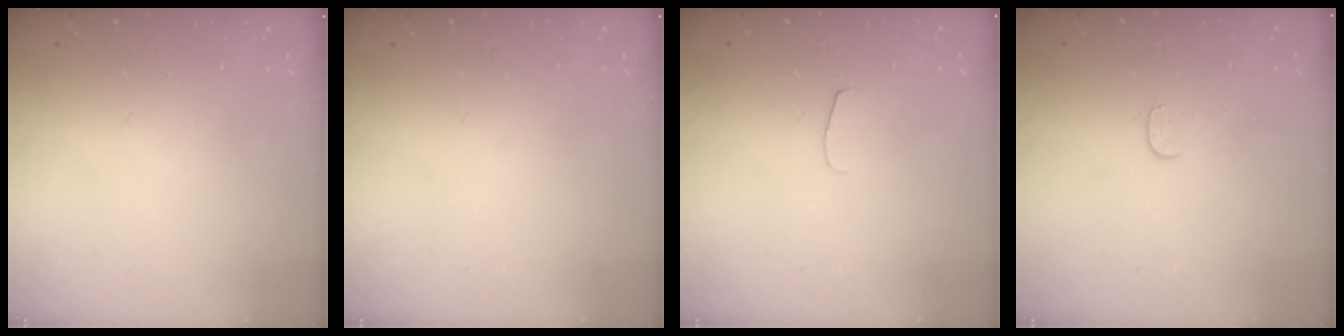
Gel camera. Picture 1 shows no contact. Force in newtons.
{"total": 0.0}
{"total": 5.3, "press": 5.3, "slide": 0.5}
{"total": 4.0, "press": 4.0, "slide": 0.4}